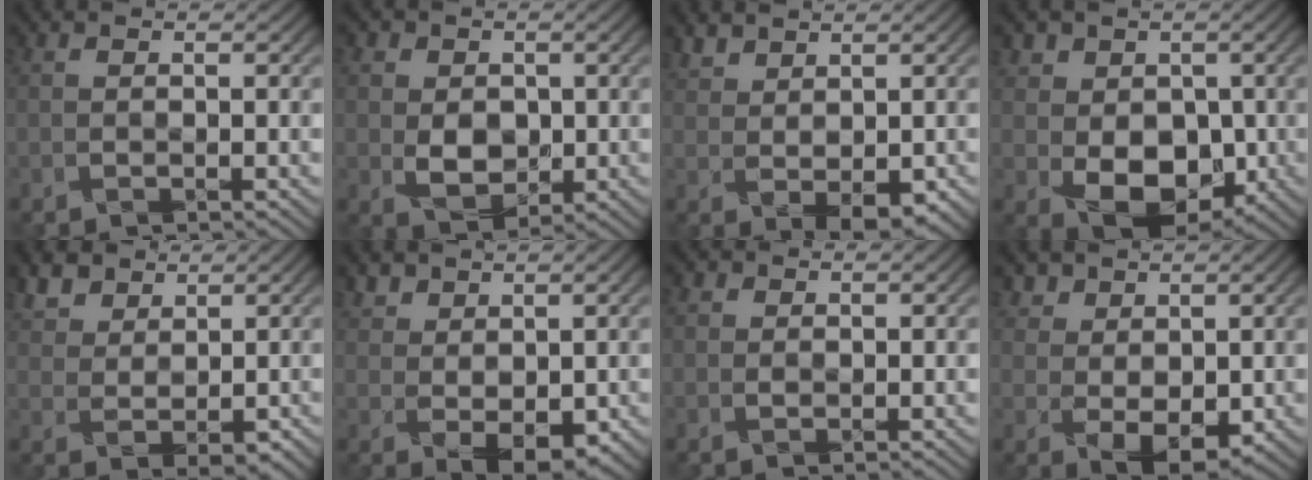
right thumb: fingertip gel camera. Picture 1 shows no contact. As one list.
[{"total": 4.6, "force": [0.5, 4.0, 2.3], "torque": [-0.058, -0.004, 0.013]}, {"total": 3.8, "force": [1.9, 2.3, 2.4], "torque": [-0.056, -0.002, 0.047]}, {"total": 7.8, "force": [0.0, 6.3, 4.5], "torque": [-0.091, -0.014, 0.003]}, {"total": 4.9, "force": [3.1, 3.1, 2.2], "torque": [-0.057, 0.007, 0.067]}, {"total": 4.3, "force": [1.9, 2.9, 2.6], "torque": [-0.059, -0.005, 0.045]}, {"total": 1.1, "force": [0.5, 0.9, 0.3], "torque": [-0.008, 0.002, 0.008]}, {"total": 4.6, "force": [1.9, 3.2, 2.8], "torque": [-0.060, -0.009, 0.043]}]